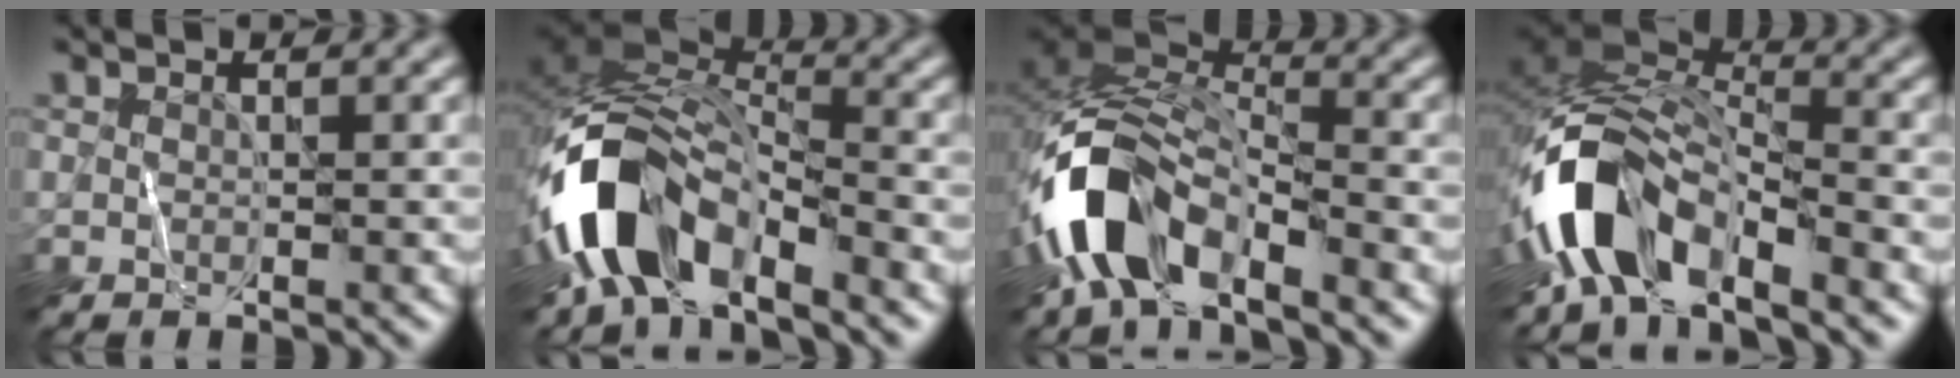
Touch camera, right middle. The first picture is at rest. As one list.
[{"total": 10.1, "force": [-5.8, 5.0, 6.6], "torque": [-0.124, 0.006, -0.116]}, {"total": 9.1, "force": [-5.2, 4.5, 6.0], "torque": [-0.113, 0.003, -0.110]}, {"total": 9.0, "force": [-5.5, 4.1, 5.9], "torque": [-0.106, 0.009, -0.114]}]